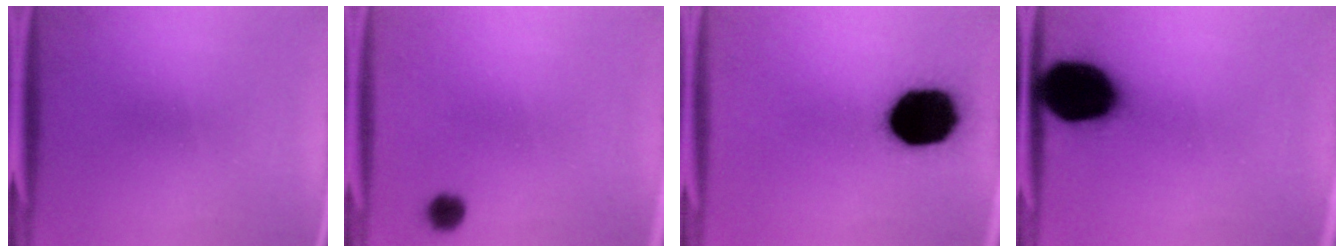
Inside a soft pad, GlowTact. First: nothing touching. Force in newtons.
{"total": 2.6}
{"total": 19.3}
{"total": 17.6}